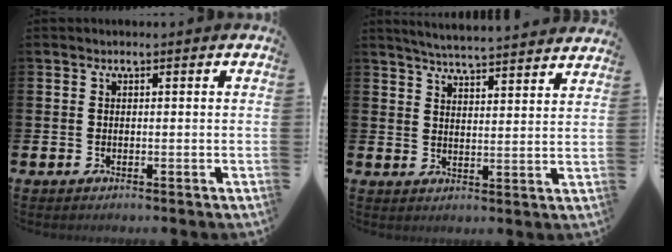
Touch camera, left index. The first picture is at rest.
{"total": 5.3, "force": [5.3, -0.3, 0.7], "torque": [-0.025, -0.037, 0.092]}